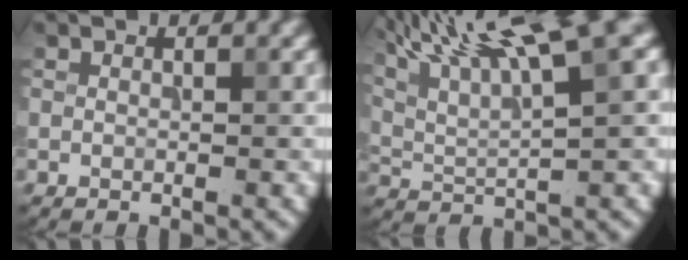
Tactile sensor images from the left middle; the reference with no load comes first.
{"total": 12.9, "force": [8.0, 3.0, 9.6], "torque": [-0.147, 0.037, 0.109]}